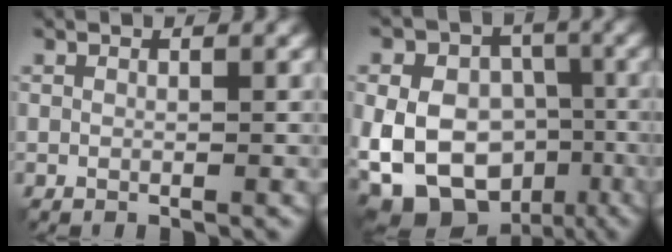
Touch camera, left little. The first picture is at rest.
{"total": 15.7, "force": [-3.5, 12.6, 8.6], "torque": [-0.155, 0.013, -0.083]}